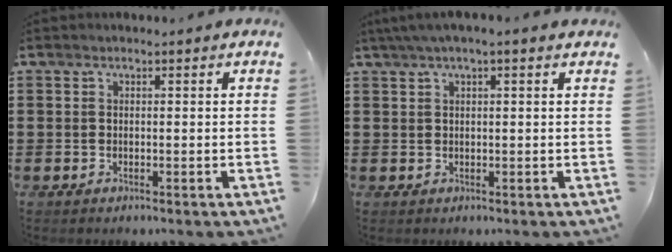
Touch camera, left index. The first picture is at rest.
{"total": 1.9, "force": [1.0, 0.1, 1.6], "torque": [-0.032, 0.000, 0.018]}